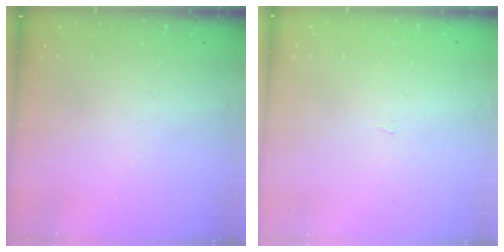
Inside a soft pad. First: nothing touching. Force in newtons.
{"total": 0.9, "press": 0.9, "slide": 0.0}